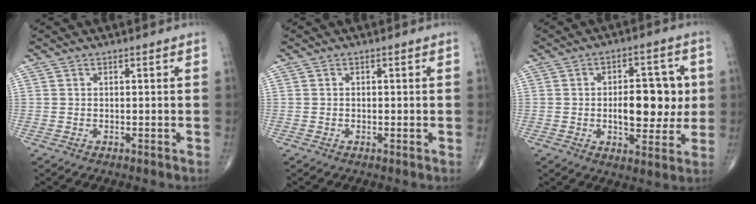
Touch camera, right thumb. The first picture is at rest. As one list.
[{"total": 0.0}, {"total": 12.7, "force": [0.2, 6.6, 10.9], "torque": [-0.120, 0.008, 0.006]}]